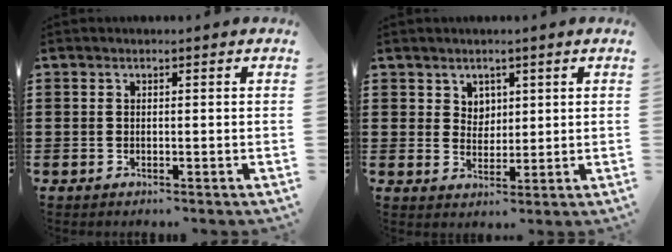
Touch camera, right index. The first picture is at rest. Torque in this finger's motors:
{"motor_torque": [-0.08, 0.09, 0.03, 0.02]}